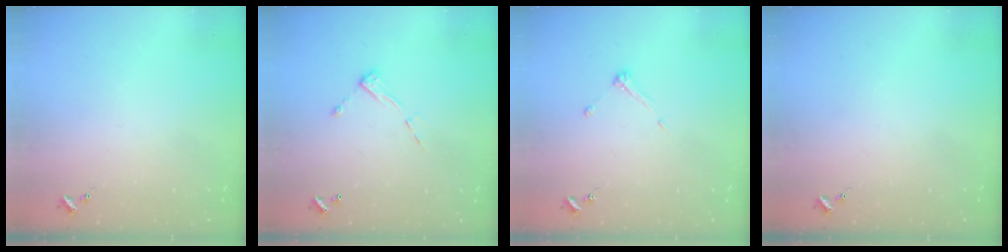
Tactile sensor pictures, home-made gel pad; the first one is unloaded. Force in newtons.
{"total": 6.9, "press": 6.9, "slide": 0.4}
{"total": 4.3, "press": 4.3, "slide": 0.2}
{"total": 0.0}